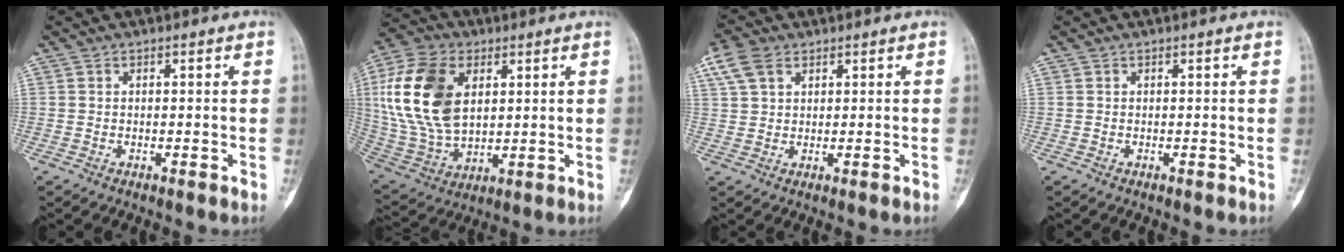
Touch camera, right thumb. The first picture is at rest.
{"total": 19.7, "force": [4.6, 12.2, 14.8], "torque": [-0.294, -0.007, 0.090]}
{"total": 5.9, "force": [3.0, 3.6, 3.5], "torque": [-0.074, 0.010, 0.064]}
{"total": 0.0}